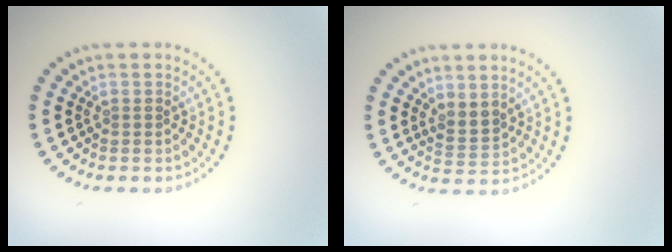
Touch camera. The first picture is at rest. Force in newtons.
{"total": 2.0, "press": 1.5, "slide": 1.2}